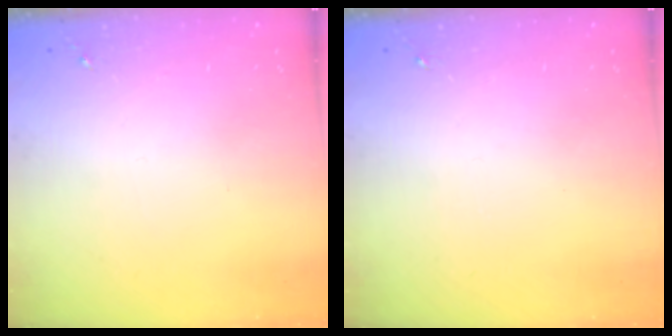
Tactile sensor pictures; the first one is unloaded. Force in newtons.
{"total": 0.0}